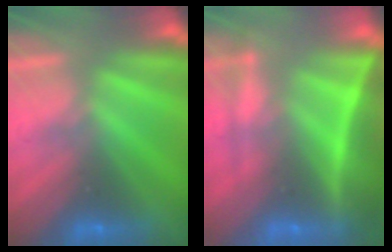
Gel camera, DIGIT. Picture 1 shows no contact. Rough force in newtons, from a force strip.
{"total": 7.0}